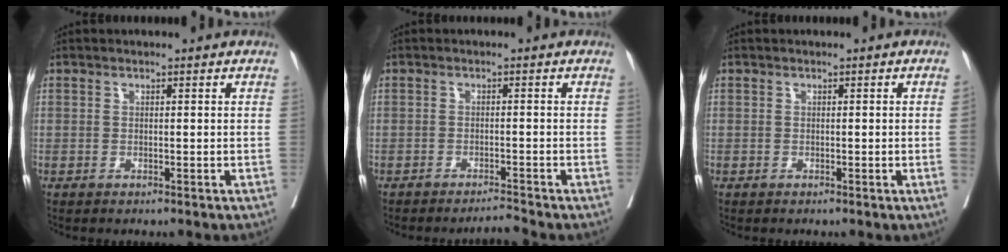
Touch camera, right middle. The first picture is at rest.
{"total": 1.9, "force": [-1.8, -0.7, 0.0], "torque": [0.000, -0.010, -0.028]}
{"total": 1.8, "force": [-0.2, -0.5, 1.7], "torque": [-0.027, 0.001, 0.001]}